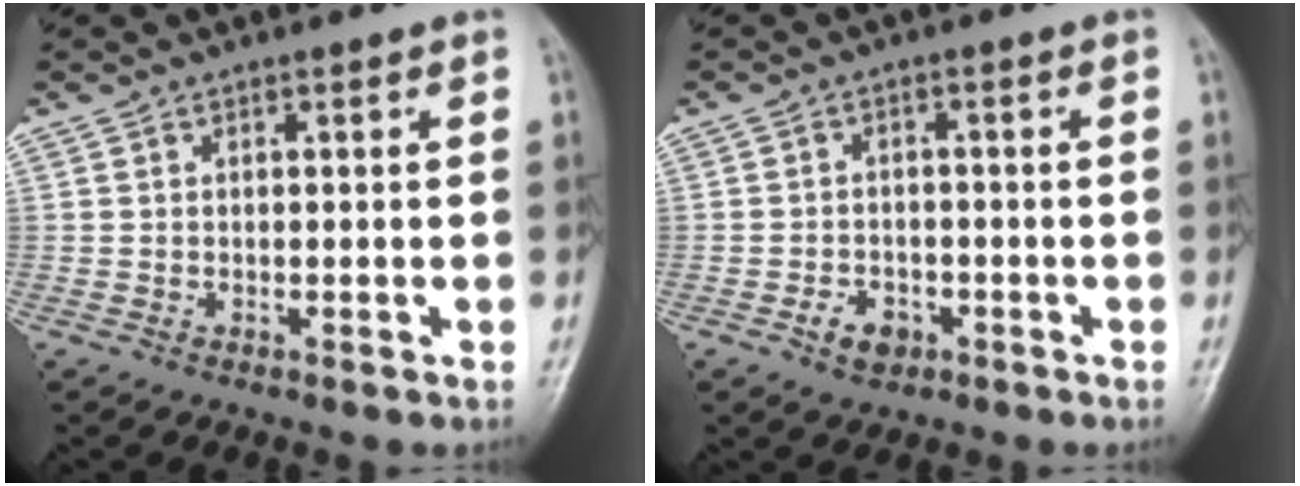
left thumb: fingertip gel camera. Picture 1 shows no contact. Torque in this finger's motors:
{"motor_torque": [-0.03, 0.05, 0.08, 0.05, 0.00]}